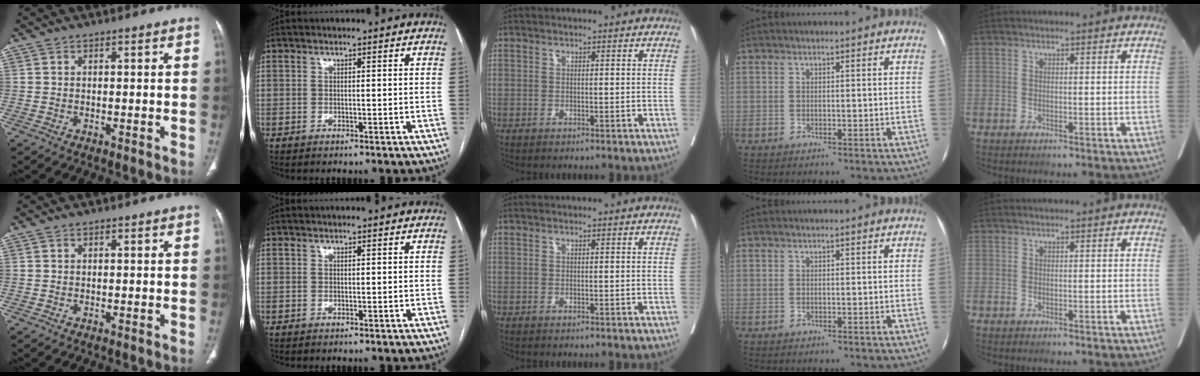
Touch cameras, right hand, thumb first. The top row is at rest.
{}